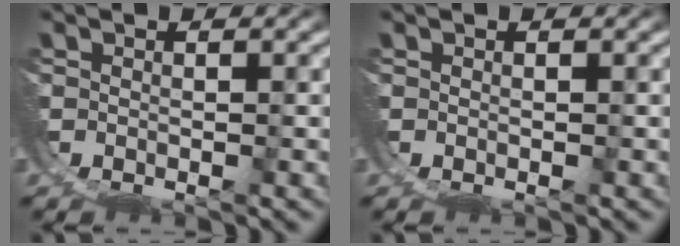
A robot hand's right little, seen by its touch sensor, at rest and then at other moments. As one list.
[{"total": 0.0}]